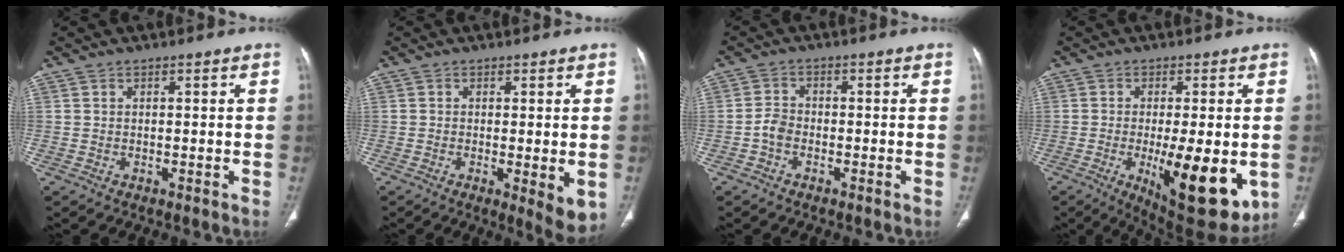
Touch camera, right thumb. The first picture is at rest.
{"total": 5.8, "force": [-1.1, 1.6, 5.5], "torque": [-0.079, -0.019, -0.016]}
{"total": 2.7, "force": [-1.2, 1.8, 1.6], "torque": [-0.027, 0.010, -0.028]}
{"total": 16.5, "force": [-3.6, 5.5, 15.2], "torque": [-0.198, -0.027, -0.036]}